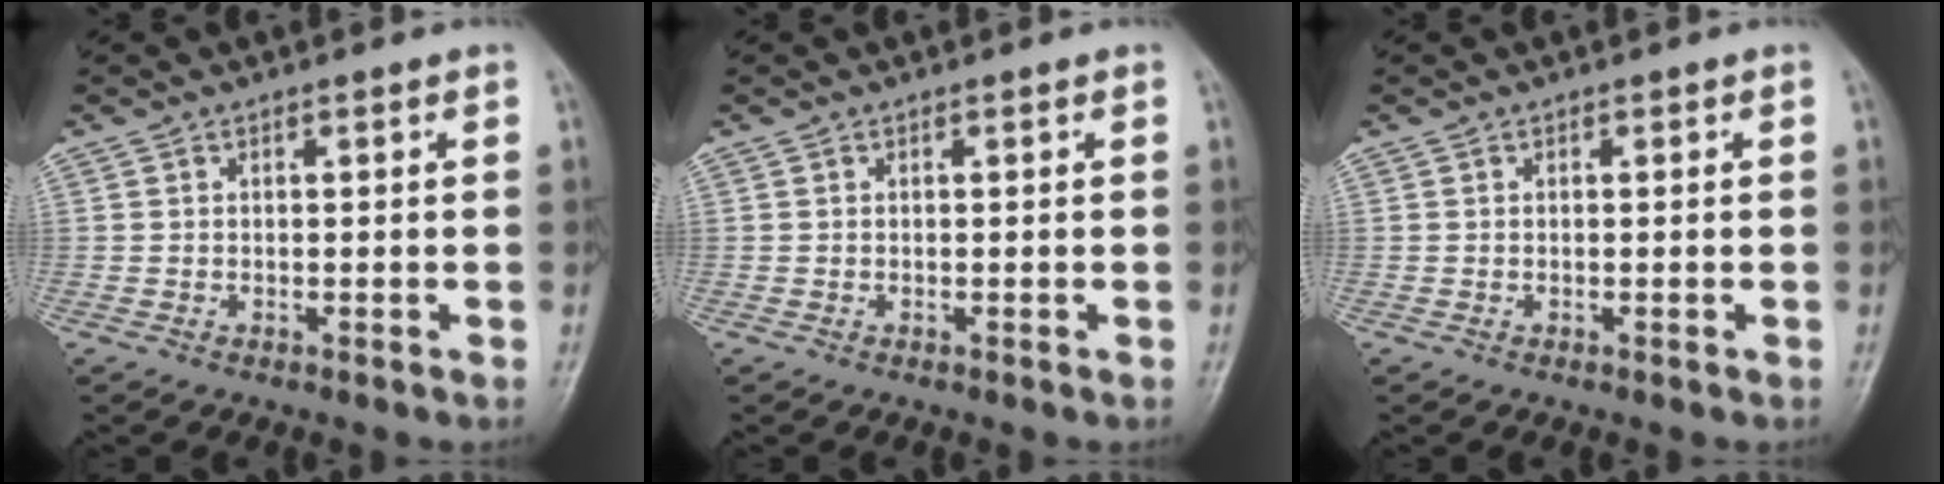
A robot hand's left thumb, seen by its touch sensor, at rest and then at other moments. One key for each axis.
{"total": 0.0}
{"total": 0.0}